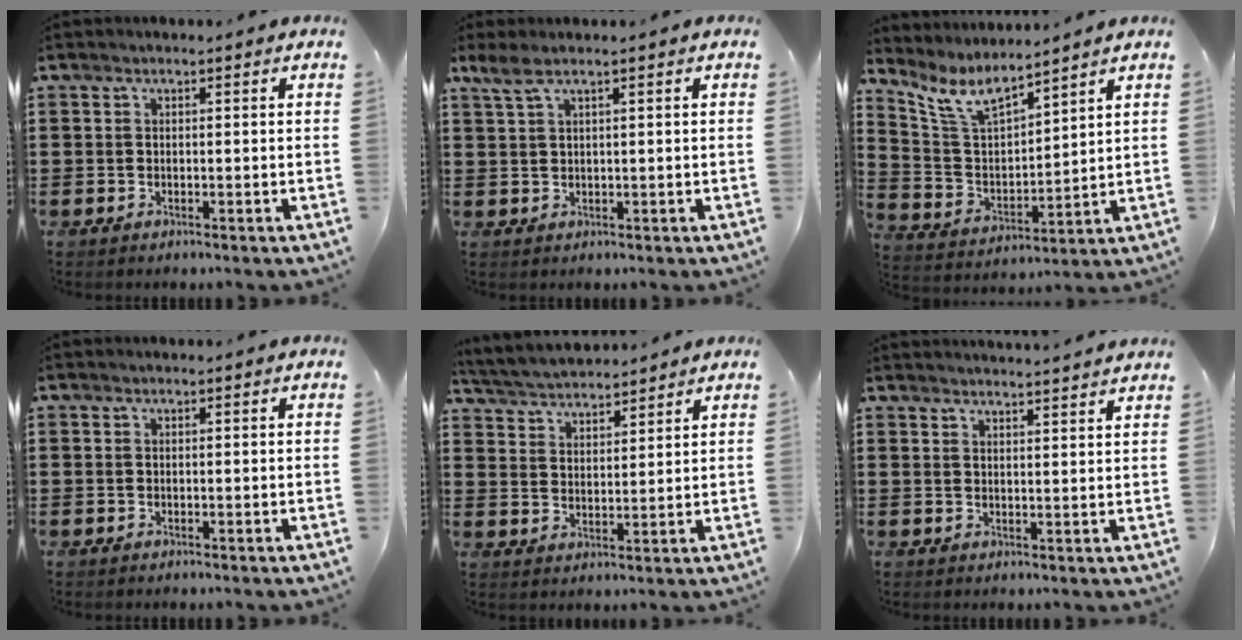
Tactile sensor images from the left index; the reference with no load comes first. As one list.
[{"total": 1.9, "force": [0.9, 0.2, 1.7], "torque": [-0.036, -0.002, 0.016]}, {"total": 7.7, "force": [6.1, 2.3, 4.0], "torque": [-0.104, -0.022, 0.109]}, {"total": 0.0}, {"total": 4.0, "force": [4.0, 0.5, 0.1], "torque": [-0.021, -0.017, 0.071]}, {"total": 2.6, "force": [2.5, -0.6, -0.1], "torque": [-0.006, -0.013, 0.047]}]